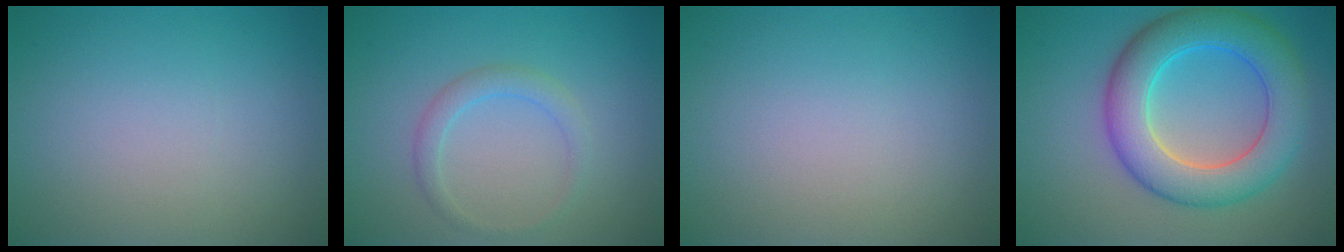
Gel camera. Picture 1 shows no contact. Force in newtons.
{"total": 1.8, "press": 1.8, "slide": 0.0}
{"total": 0.0}
{"total": 7.9, "press": 7.9, "slide": 0.2}